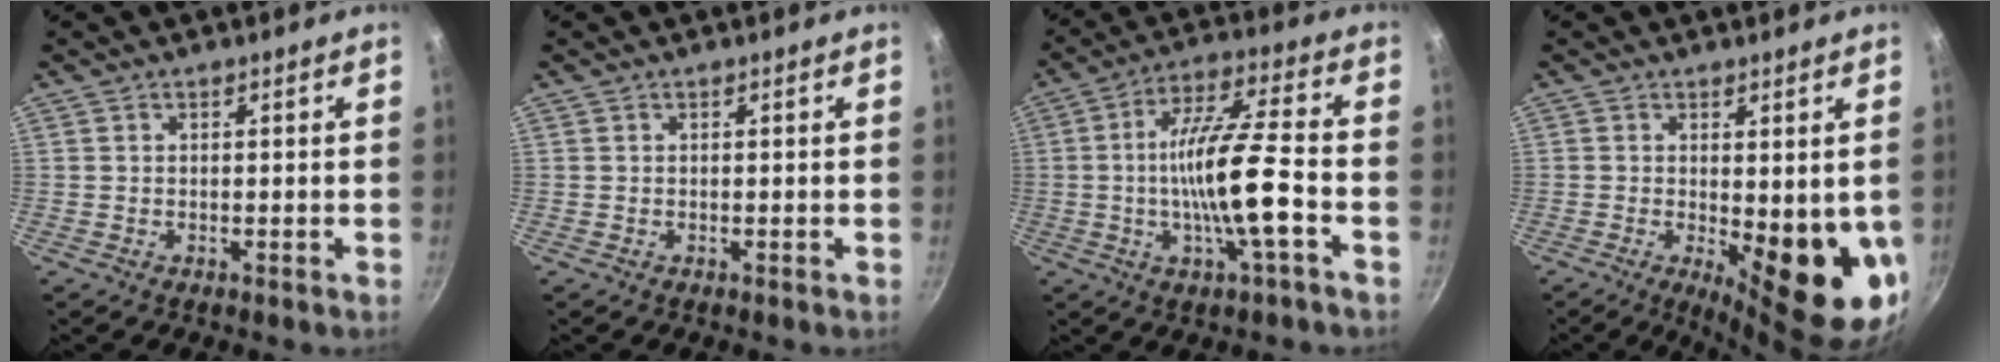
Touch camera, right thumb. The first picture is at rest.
{"total": 0.0}
{"total": 13.8, "force": [-3.0, 2.2, 13.3], "torque": [-0.241, 0.026, -0.057]}
{"total": 14.4, "force": [-1.7, 4.9, 13.4], "torque": [-0.152, -0.029, -0.009]}